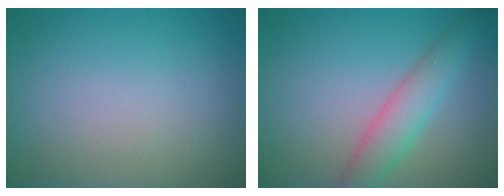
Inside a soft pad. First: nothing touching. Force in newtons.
{"total": 3.7, "press": 3.7, "slide": 0.1}